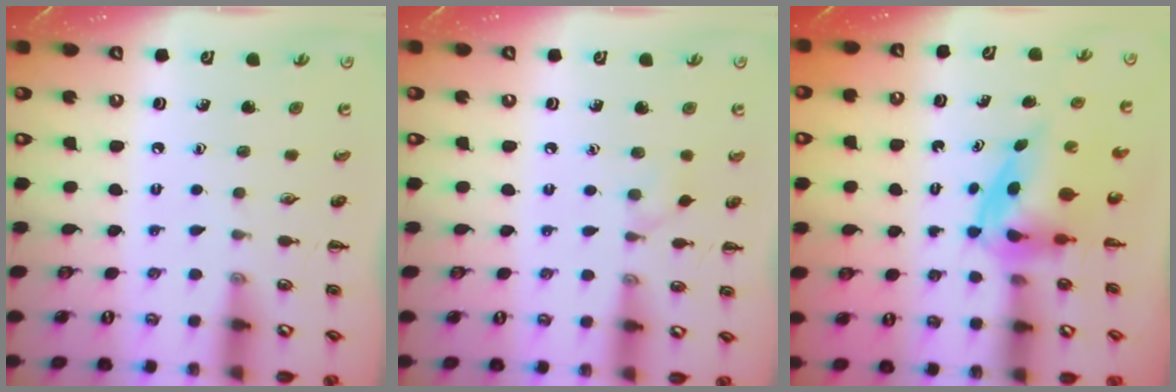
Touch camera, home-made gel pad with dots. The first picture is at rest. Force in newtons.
{"total": 4.2, "press": 3.9, "slide": 1.5}
{"total": 4.0, "press": 3.9, "slide": 0.7}